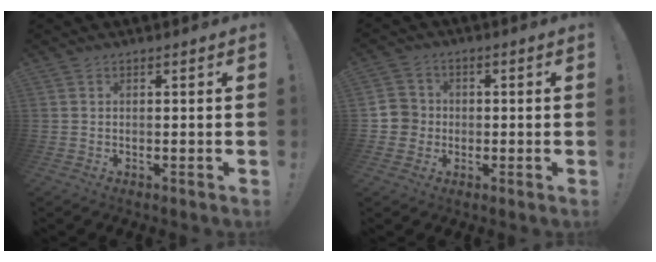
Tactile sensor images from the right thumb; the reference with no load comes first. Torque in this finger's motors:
{"motor_torque": [-0.07, 0.13, -0.30, 0.16, -0.09]}